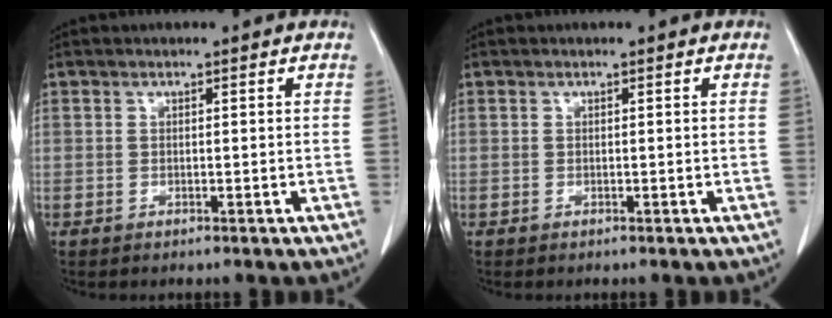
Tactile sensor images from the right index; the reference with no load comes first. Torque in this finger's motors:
{"motor_torque": [0.00, 0.00, 0.00, 0.00]}